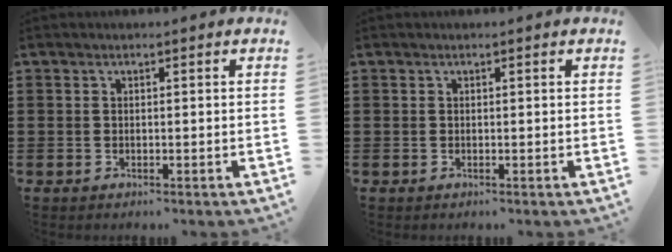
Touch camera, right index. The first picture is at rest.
{"total": 0.0}